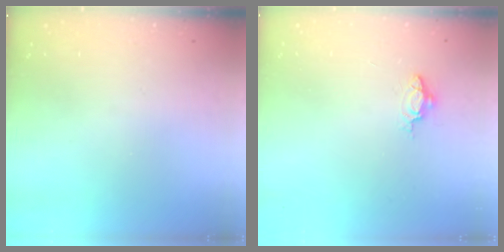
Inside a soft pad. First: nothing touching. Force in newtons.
{"total": 4.4, "press": 4.4, "slide": 0.5}